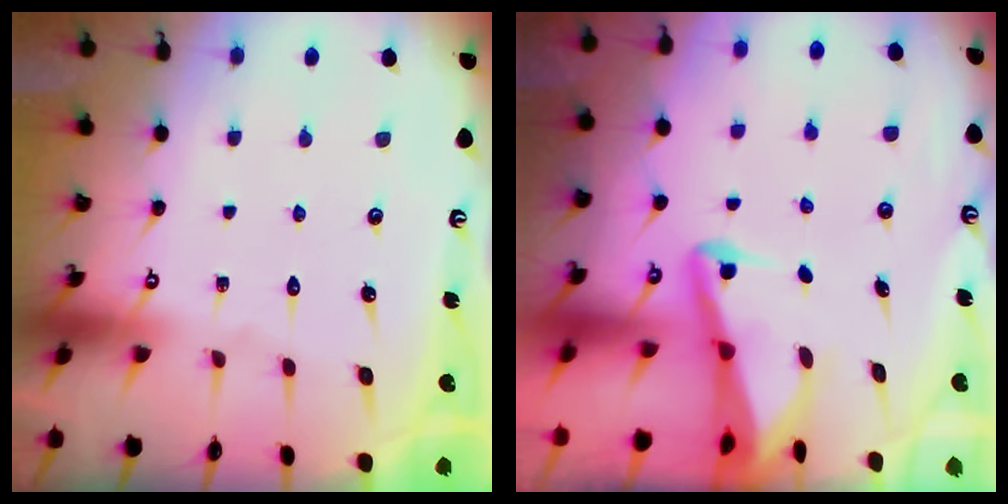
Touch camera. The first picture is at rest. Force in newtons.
{"total": 3.6, "press": 3.5, "slide": 0.8}